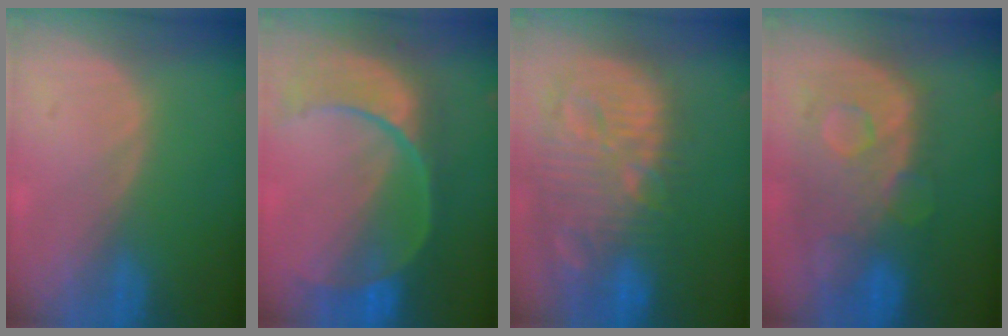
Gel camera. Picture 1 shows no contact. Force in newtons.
{"total": 11.2, "press": 9.4, "slide": 6.1}
{"total": 14.4, "press": 12.5, "slide": 7.2}
{"total": 11.2, "press": 9.7, "slide": 5.6}